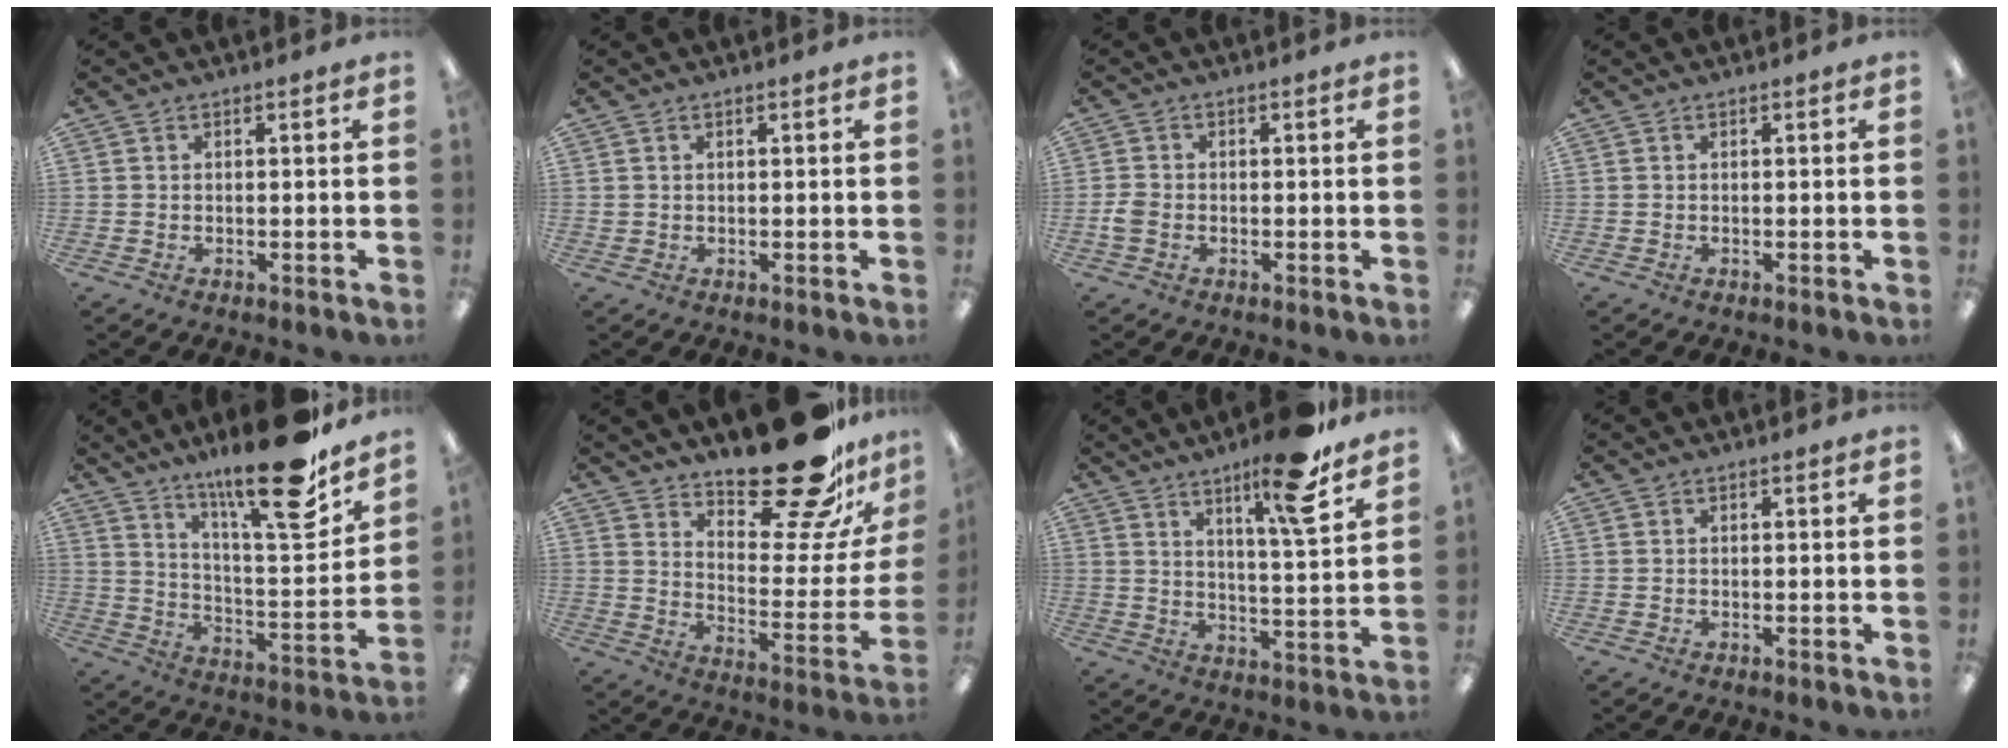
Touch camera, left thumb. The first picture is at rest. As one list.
[{"total": 0.8, "force": [0.5, 0.6, 0.3], "torque": [-0.008, 0.003, 0.008]}, {"total": 2.8, "force": [-0.8, 2.0, 1.7], "torque": [-0.035, 0.003, -0.016]}, {"total": 0.0}, {"total": 20.9, "force": [15.8, 4.0, 13.1], "torque": [-0.208, -0.109, 0.252]}, {"total": 23.7, "force": [19.0, 7.6, 12.0], "torque": [-0.141, -0.139, 0.310]}, {"total": 14.1, "force": [9.9, 1.6, 9.9], "torque": [-0.154, -0.057, 0.151]}, {"total": 0.0}]